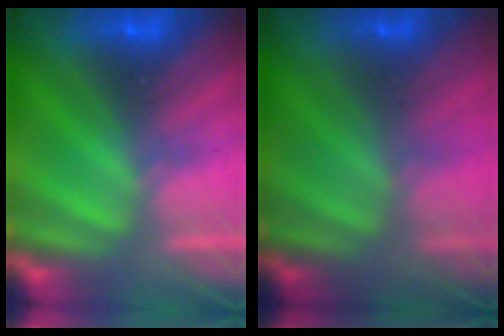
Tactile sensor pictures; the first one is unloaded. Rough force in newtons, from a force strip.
{"total": 1.0}